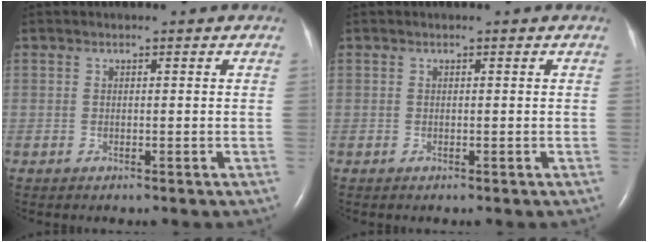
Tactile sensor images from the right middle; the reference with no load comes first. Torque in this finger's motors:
{"motor_torque": [0.00, 0.00, 0.00, 0.00]}